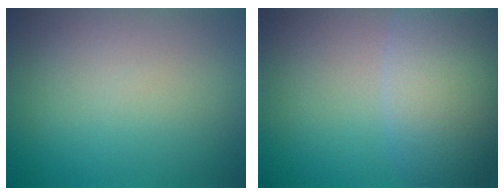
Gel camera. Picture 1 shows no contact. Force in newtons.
{"total": 8.4, "press": 8.4, "slide": 0.4}